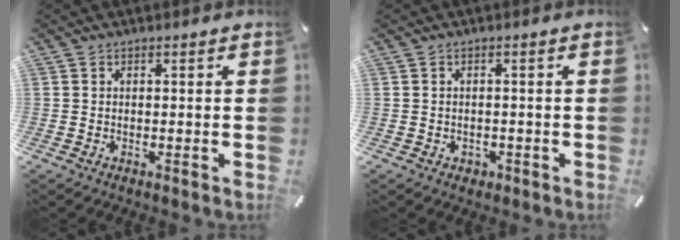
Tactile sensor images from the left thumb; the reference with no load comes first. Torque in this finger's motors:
{"motor_torque": [-0.10, 0.39, -0.06, 0.07, -0.03]}